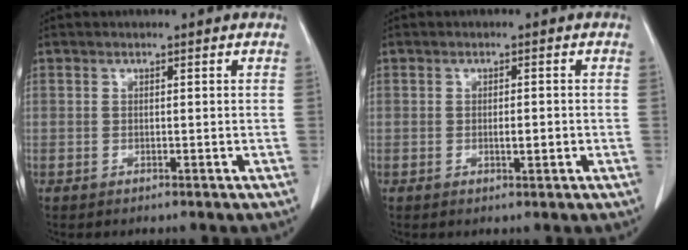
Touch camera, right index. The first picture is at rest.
{"total": 1.9, "force": [-0.4, 0.5, 1.8], "torque": [-0.034, -0.002, -0.005]}